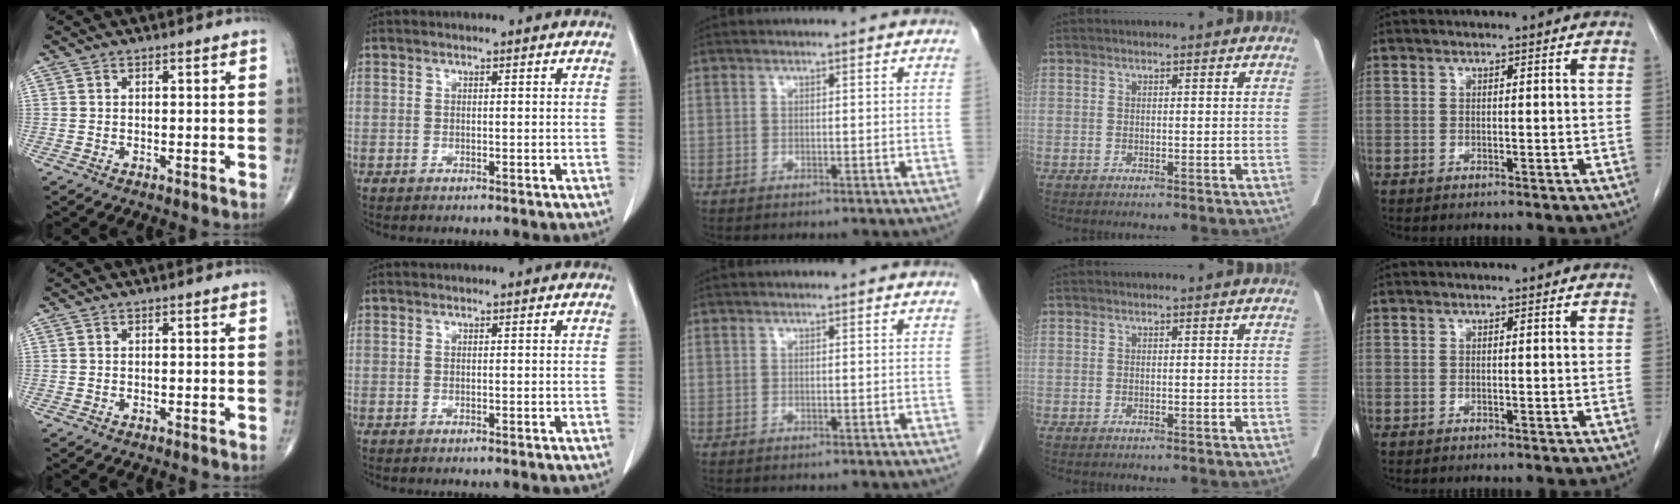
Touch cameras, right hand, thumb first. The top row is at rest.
{}